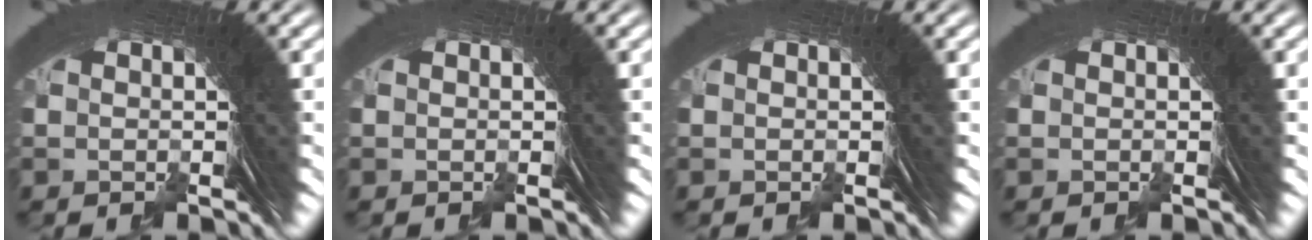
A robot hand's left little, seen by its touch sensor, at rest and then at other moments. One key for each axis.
{"total": 0.0}
{"total": 0.0}
{"total": 0.0}